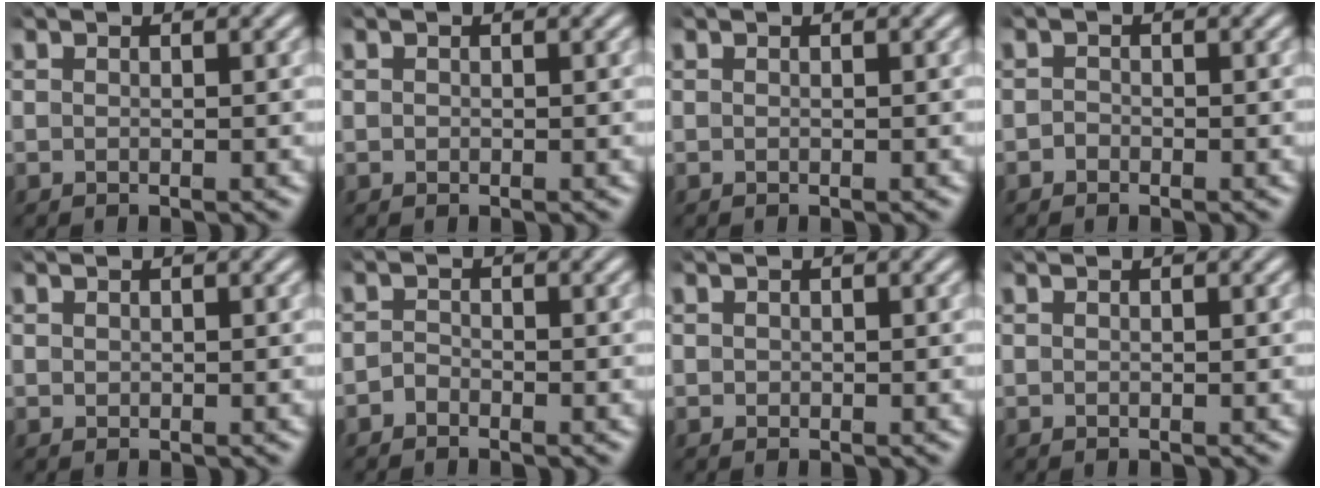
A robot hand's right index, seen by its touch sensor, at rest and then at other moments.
{"total": 0.0}
{"total": 0.0}
{"total": 0.7, "force": [-0.7, 0.1, -0.2], "torque": [0.004, -0.009, -0.010]}
{"total": 0.0}
{"total": 1.2, "force": [-1.2, 0.3, -0.1], "torque": [0.000, -0.012, -0.020]}
{"total": 0.0}
{"total": 0.0}